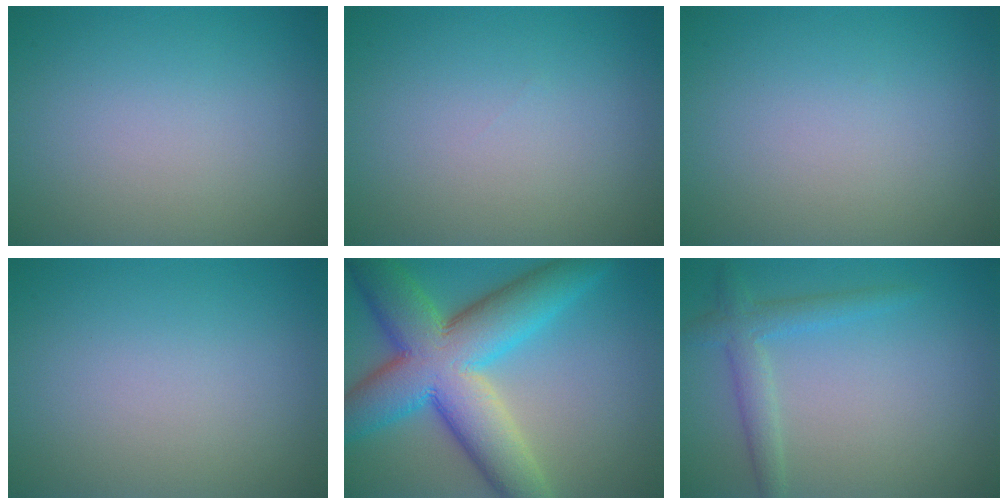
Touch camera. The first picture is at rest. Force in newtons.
{"total": 0.0}
{"total": 0.0}
{"total": 0.0}
{"total": 12.7, "press": 12.7, "slide": 0.6}
{"total": 2.6, "press": 2.6, "slide": 0.1}